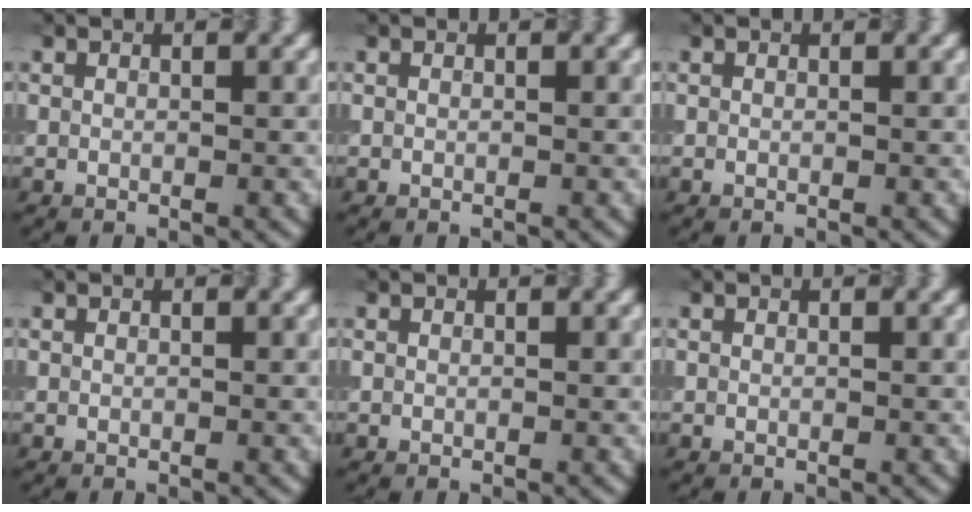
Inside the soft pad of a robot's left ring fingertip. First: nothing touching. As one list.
[{"total": 0.0}, {"total": 0.0}, {"total": 0.0}, {"total": 0.0}, {"total": 0.0}]